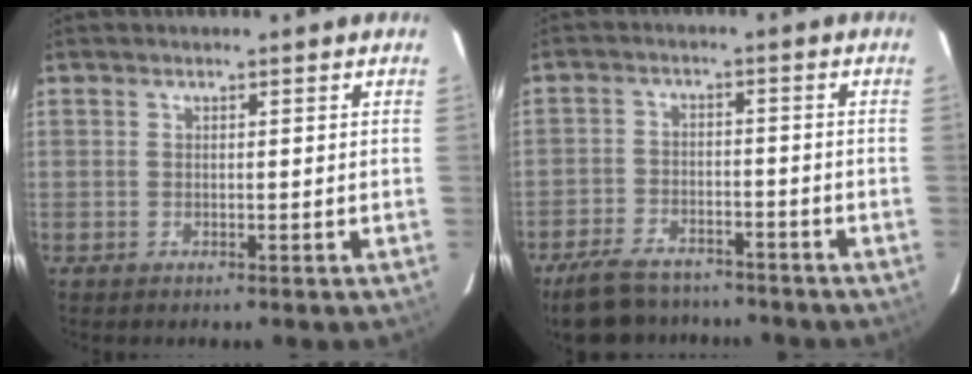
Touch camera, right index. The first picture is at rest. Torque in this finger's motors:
{"motor_torque": [0.84, -0.92, 0.09, 0.00]}